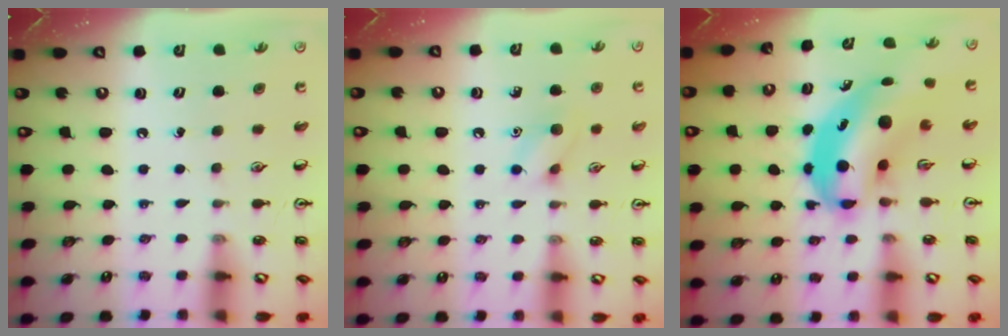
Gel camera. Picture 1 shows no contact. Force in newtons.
{"total": 7.4, "press": 7.3, "slide": 1.0}
{"total": 8.2, "press": 7.9, "slide": 2.1}